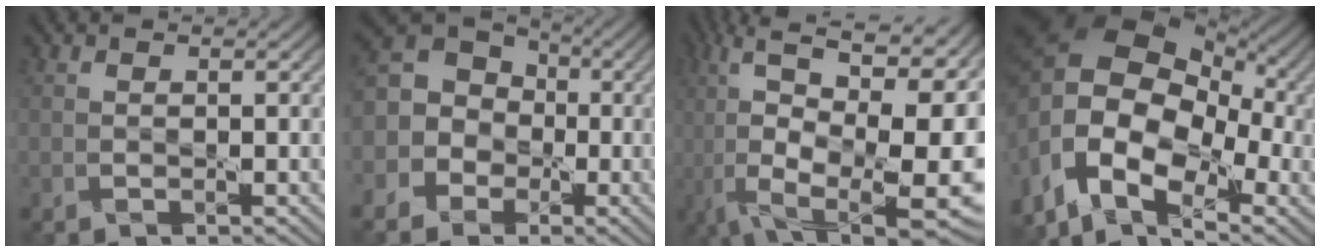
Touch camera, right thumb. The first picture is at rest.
{"total": 9.9, "force": [-1.1, 9.1, 3.8], "torque": [-0.123, 0.016, -0.055]}
{"total": 16.5, "force": [-3.6, 6.8, 14.6], "torque": [-0.262, -0.003, -0.069]}
{"total": 16.8, "force": [-1.8, 11.4, 12.2], "torque": [-0.250, -0.018, -0.030]}